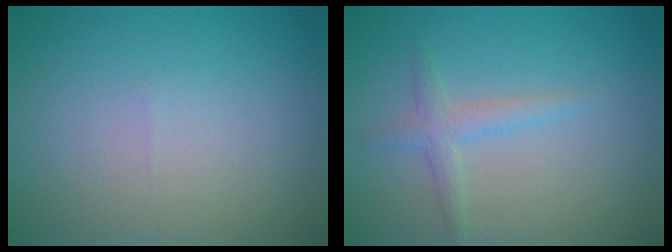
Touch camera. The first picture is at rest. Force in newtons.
{"total": 1.8, "press": 1.8, "slide": 0.1}